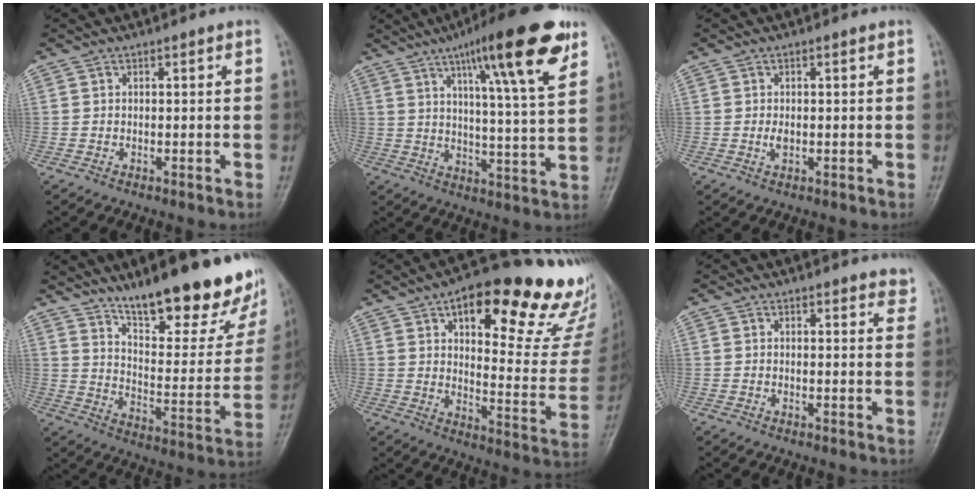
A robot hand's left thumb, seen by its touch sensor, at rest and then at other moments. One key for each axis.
{"total": 19.3, "fx": 10.7, "fy": 3.1, "fz": 15.8, "tx": -0.217, "ty": -0.037, "tz": 0.158}
{"total": 1.5, "fx": 0.0, "fy": 0.8, "fz": 1.3, "tx": -0.020, "ty": -0.002, "tz": 0.001}
{"total": 23.7, "fx": 17.0, "fy": 6.9, "fz": 15.0, "tx": -0.168, "ty": -0.099, "tz": 0.256}
{"total": 27.2, "fx": 17.5, "fy": 9.3, "fz": 18.6, "tx": -0.203, "ty": -0.065, "tz": 0.231}
{"total": 3.7, "fx": 3.3, "fy": 1.2, "fz": 1.4, "tx": 0.005, "ty": -0.014, "tz": 0.030}